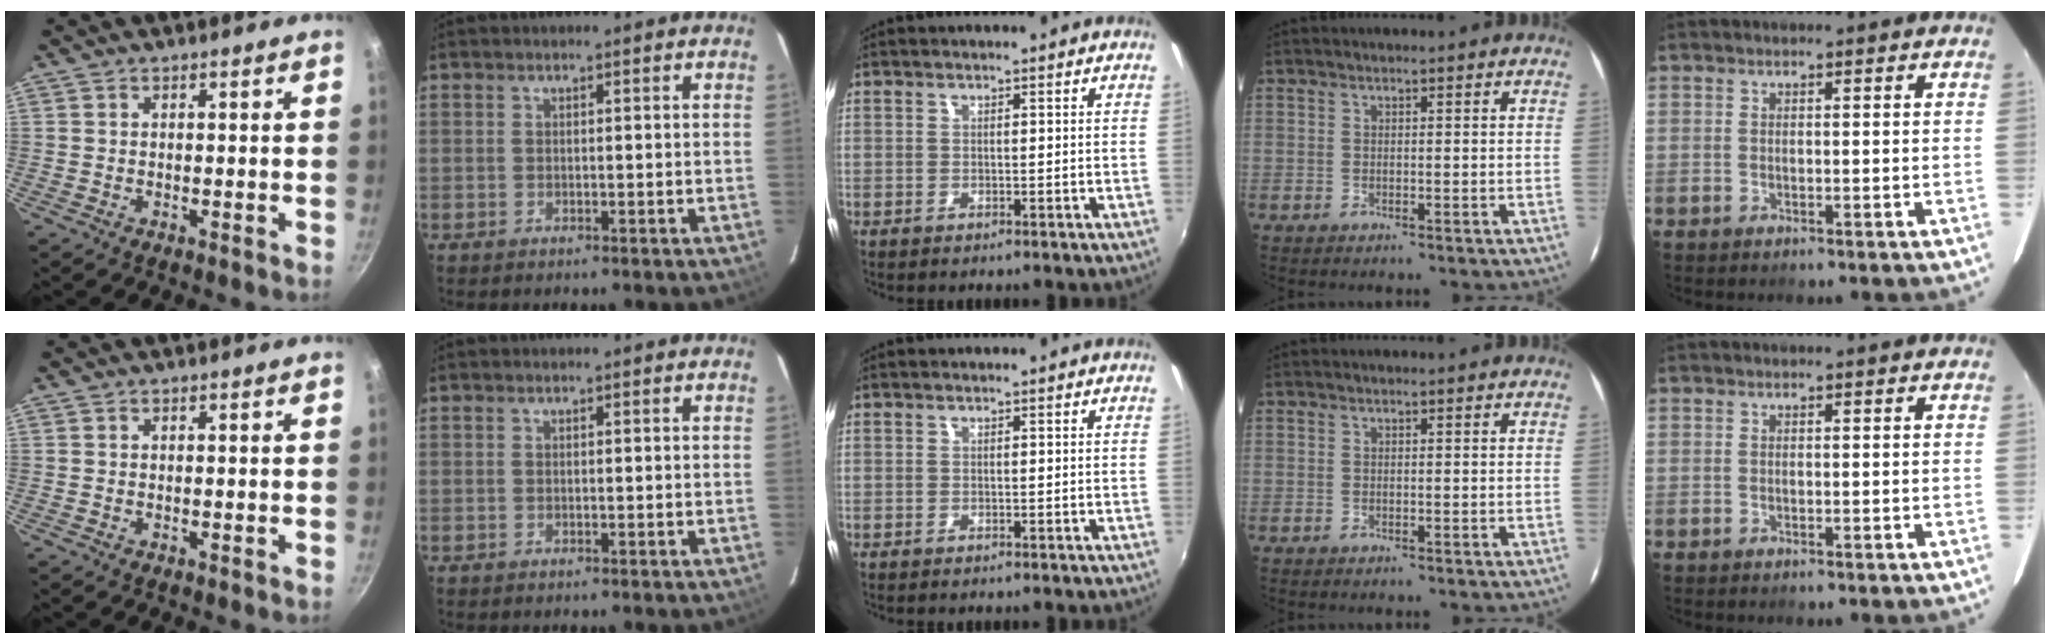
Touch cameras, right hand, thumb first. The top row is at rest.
{}